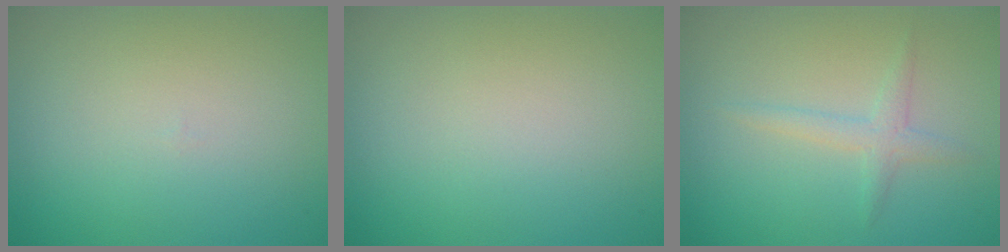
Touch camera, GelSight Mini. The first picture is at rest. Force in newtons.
{"total": 0.0}
{"total": 1.7, "press": 1.7, "slide": 0.1}